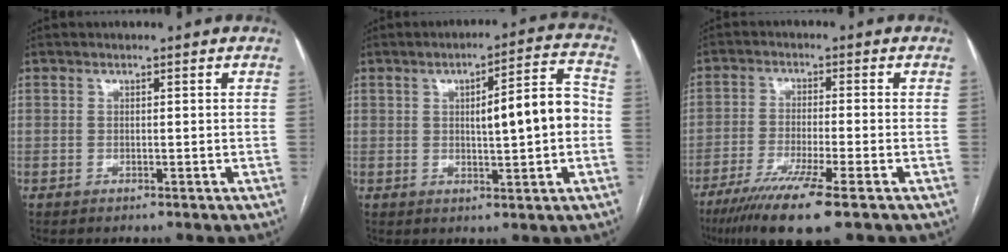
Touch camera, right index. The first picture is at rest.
{"total": 9.4, "force": [0.1, 1.5, 9.2], "torque": [-0.129, 0.022, 0.003]}
{"total": 10.7, "force": [-6.8, -0.1, 8.2], "torque": [-0.143, -0.030, -0.115]}